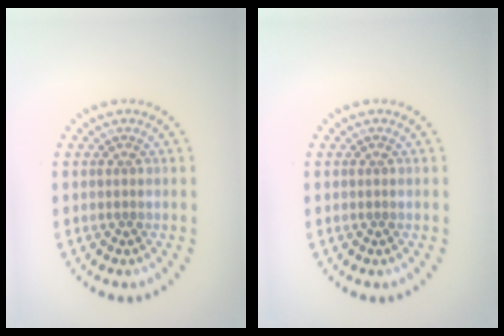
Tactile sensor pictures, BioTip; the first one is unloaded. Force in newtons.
{"total": 0.0}